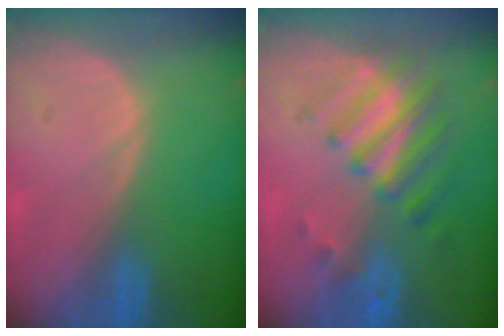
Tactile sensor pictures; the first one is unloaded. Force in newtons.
{"total": 7.7, "press": 6.8, "slide": 3.6}